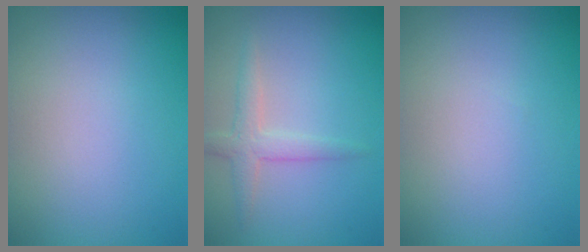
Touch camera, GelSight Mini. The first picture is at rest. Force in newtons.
{"total": 2.1, "press": 2.1, "slide": 0.1}
{"total": 0.0}